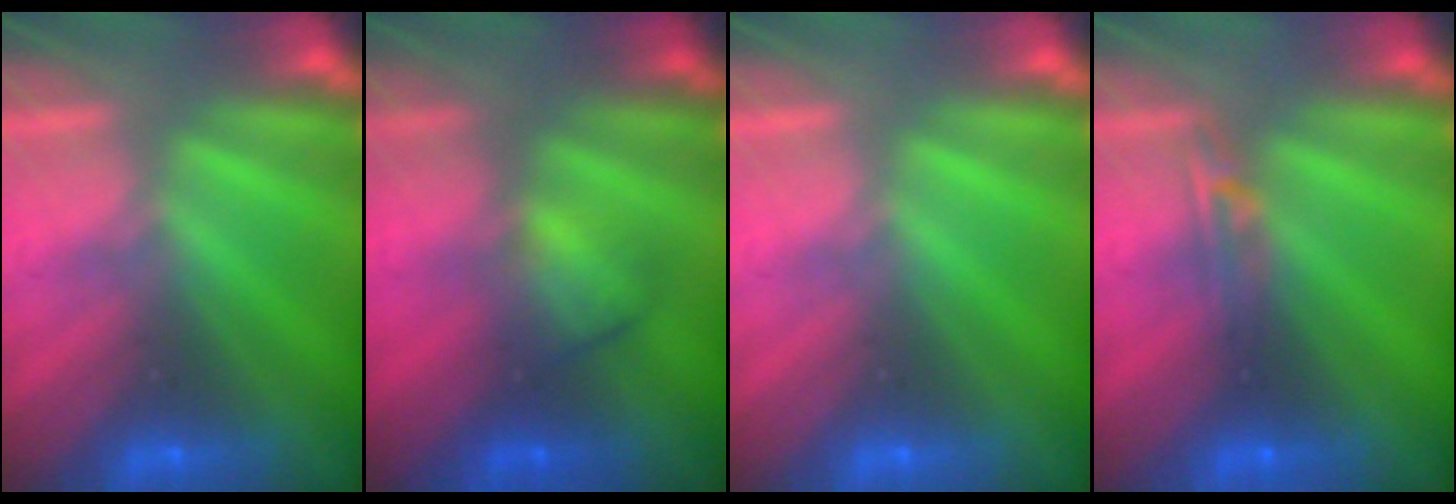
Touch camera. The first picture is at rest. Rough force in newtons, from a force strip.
{"total": 2.0}
{"total": 0.0}
{"total": 2.4}